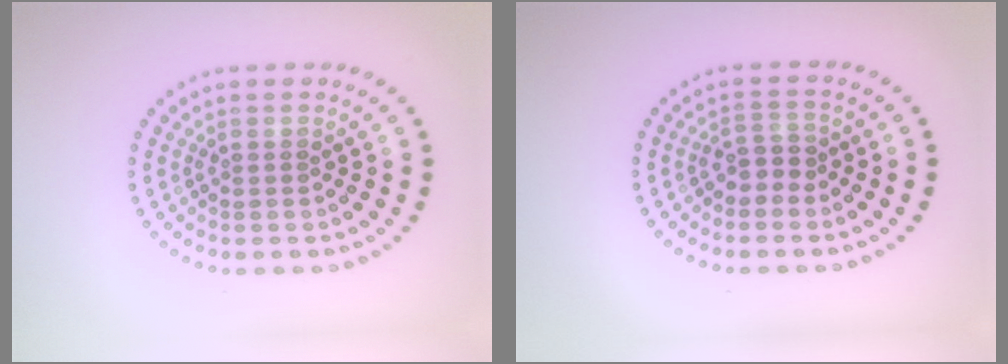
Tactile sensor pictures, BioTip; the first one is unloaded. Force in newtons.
{"total": 1.8, "press": 1.6, "slide": 0.9}